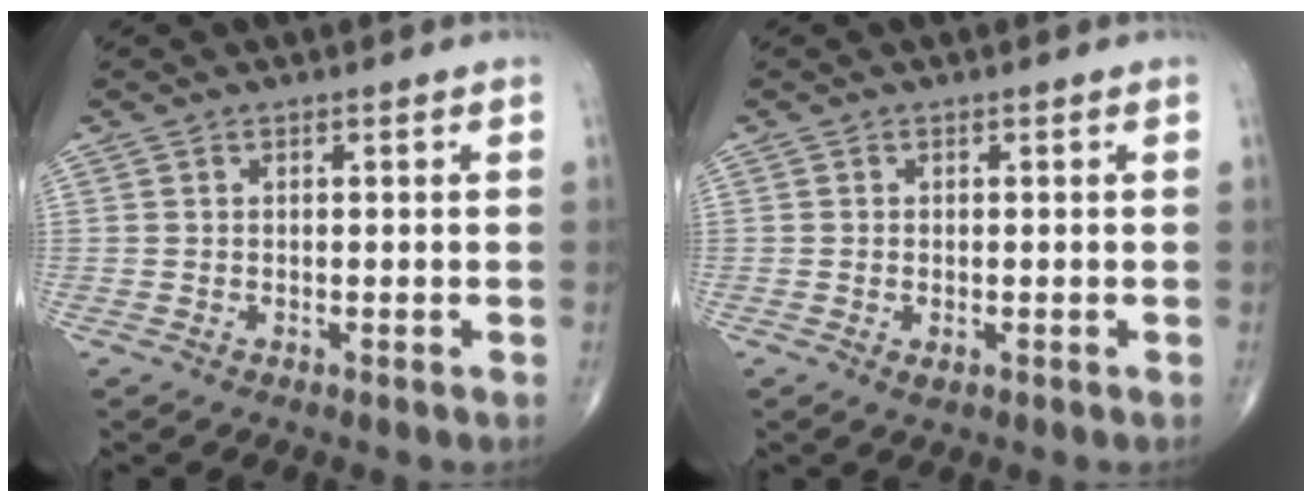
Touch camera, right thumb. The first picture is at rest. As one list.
[{"total": 1.2, "force": [-0.4, 0.5, 1.0], "torque": [-0.018, -0.003, -0.005]}]